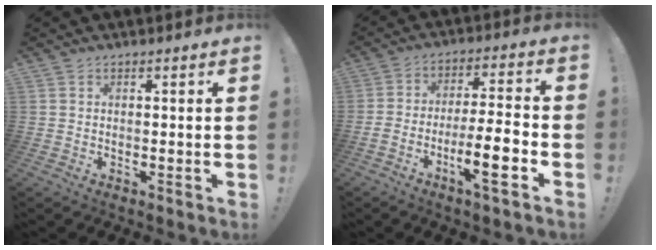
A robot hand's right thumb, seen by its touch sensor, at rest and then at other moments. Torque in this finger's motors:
{"motor_torque": [0.73, 0.55, 0.86, -0.69, 0.23]}